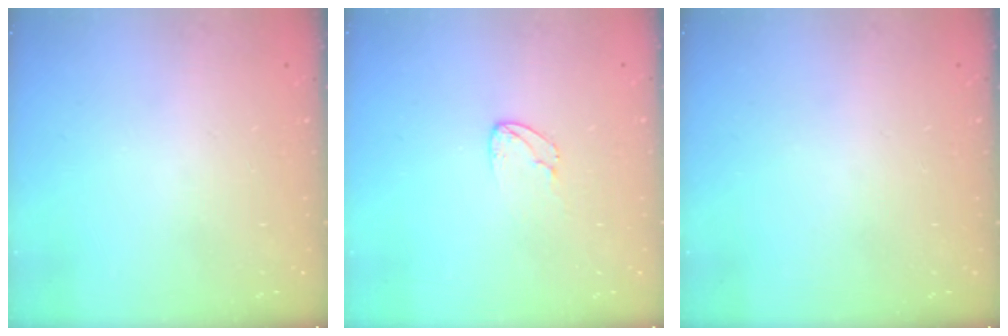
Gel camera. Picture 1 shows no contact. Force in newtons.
{"total": 5.8, "press": 5.8, "slide": 0.4}
{"total": 0.0}